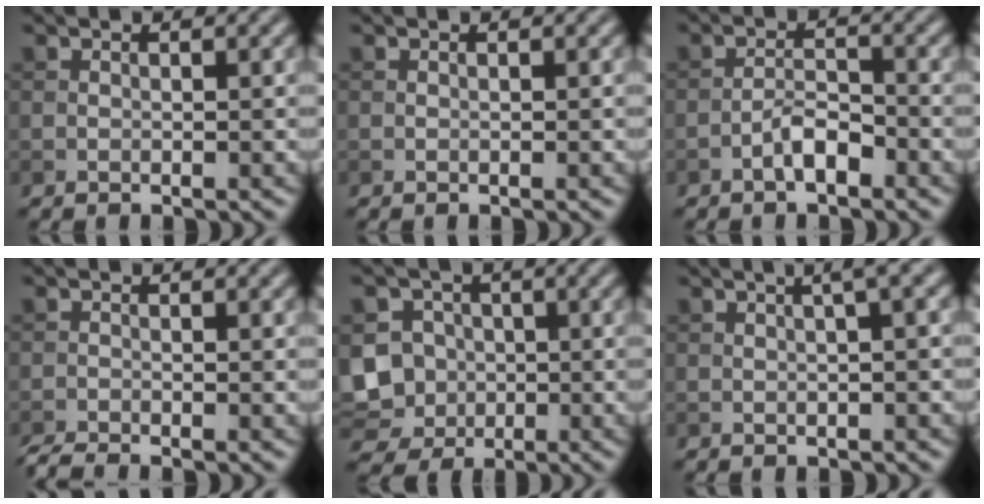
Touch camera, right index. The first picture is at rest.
{"total": 0.0}
{"total": 2.4, "force": [-1.5, 0.8, 1.7], "torque": [-0.028, 0.010, -0.030]}
{"total": 2.1, "force": [-1.9, 0.1, 0.8], "torque": [-0.018, -0.007, -0.043]}
{"total": 8.2, "force": [-1.0, 7.4, 3.4], "torque": [-0.072, 0.003, -0.043]}
{"total": 2.7, "force": [0.8, 0.6, 2.5], "torque": [-0.030, 0.014, 0.009]}